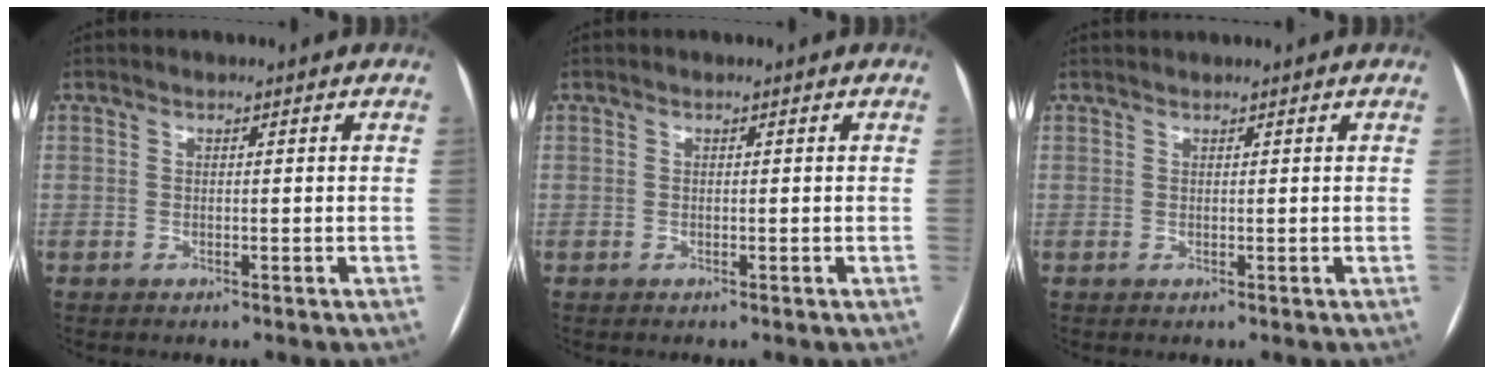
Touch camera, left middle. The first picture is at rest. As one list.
[{"total": 0.0}, {"total": 1.0, "force": [1.0, -0.2, 0.1], "torque": [-0.003, 0.018, 0.025]}]